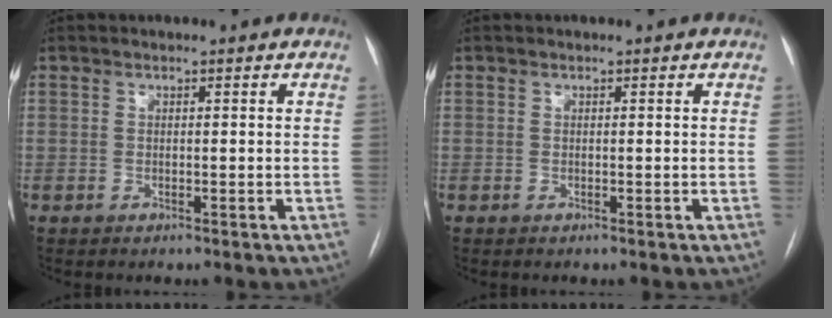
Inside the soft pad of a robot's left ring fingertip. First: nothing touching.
{"total": 0.0}